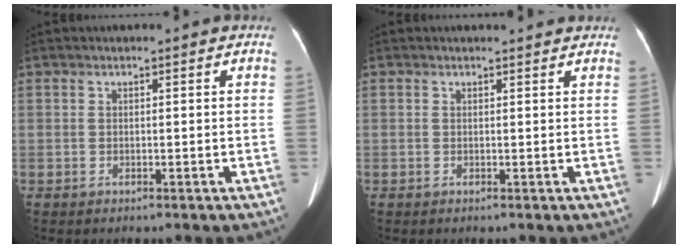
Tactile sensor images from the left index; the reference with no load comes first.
{"total": 2.1, "force": [2.0, 0.6, 0.1], "torque": [-0.007, 0.008, 0.019]}